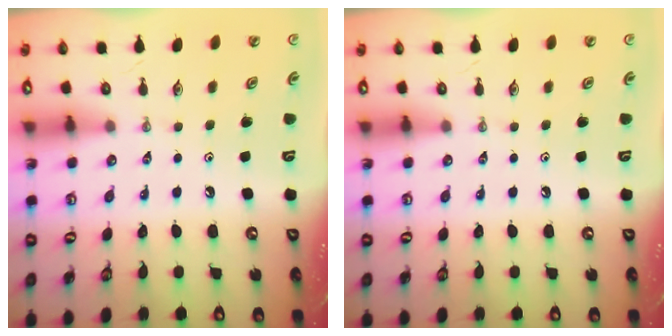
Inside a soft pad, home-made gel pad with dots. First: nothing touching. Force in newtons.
{"total": 0.0}